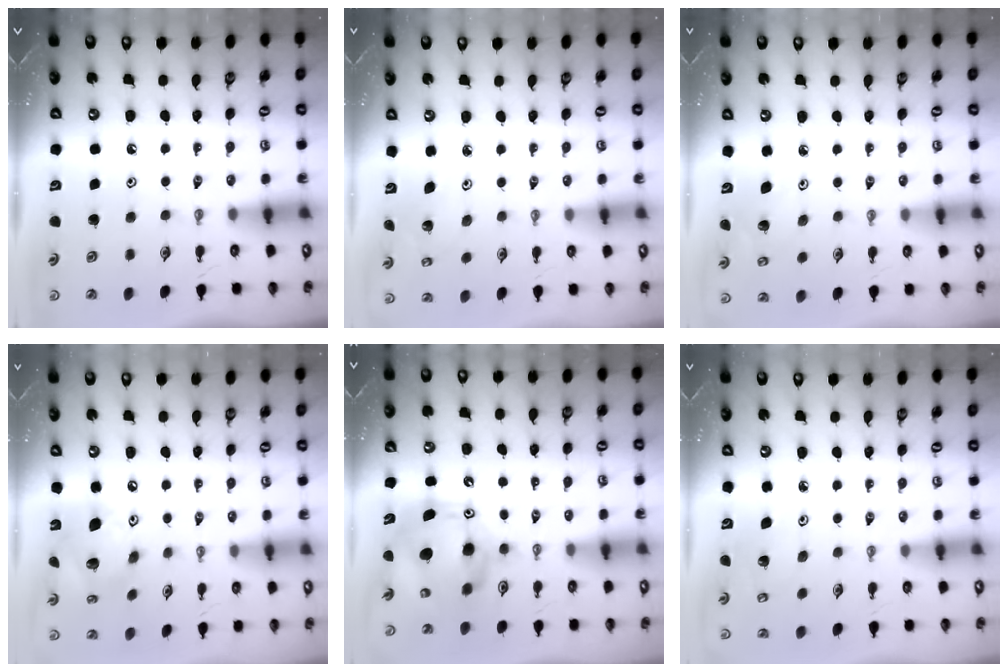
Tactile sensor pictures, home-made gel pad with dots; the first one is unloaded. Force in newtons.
{"total": 2.3, "press": 2.3, "slide": 0.2}
{"total": 3.9, "press": 3.5, "slide": 1.5}
{"total": 15.2, "press": 14.9, "slide": 3.0}
{"total": 13.7, "press": 13.7, "slide": 1.1}
{"total": 3.3, "press": 3.1, "slide": 1.1}